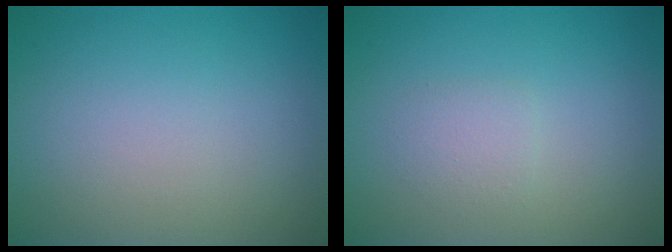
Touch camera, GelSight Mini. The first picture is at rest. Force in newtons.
{"total": 1.3, "press": 1.3, "slide": 0.1}